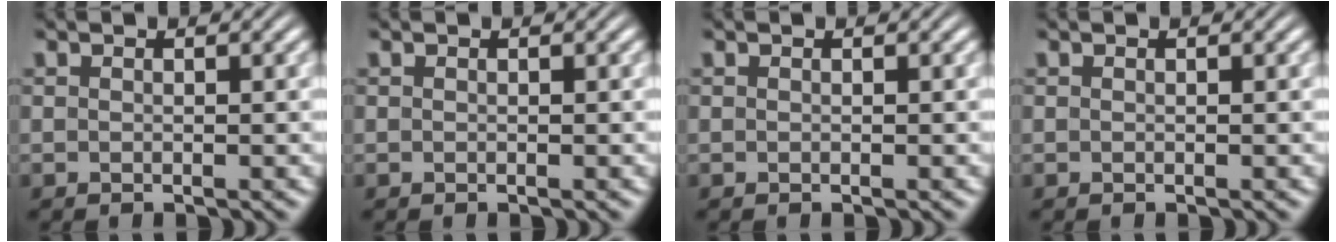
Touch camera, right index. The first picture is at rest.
{"total": 0.0}
{"total": 0.0}
{"total": 0.0}